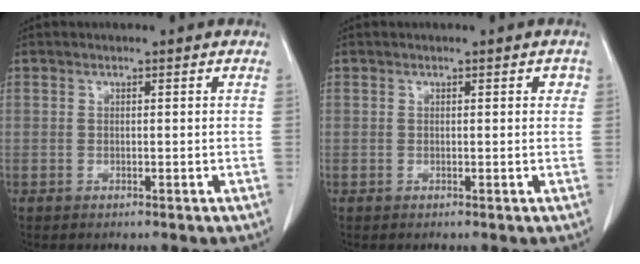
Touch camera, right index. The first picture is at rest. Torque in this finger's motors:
{"motor_torque": [0.12, -0.05, 0.05, 0.00]}